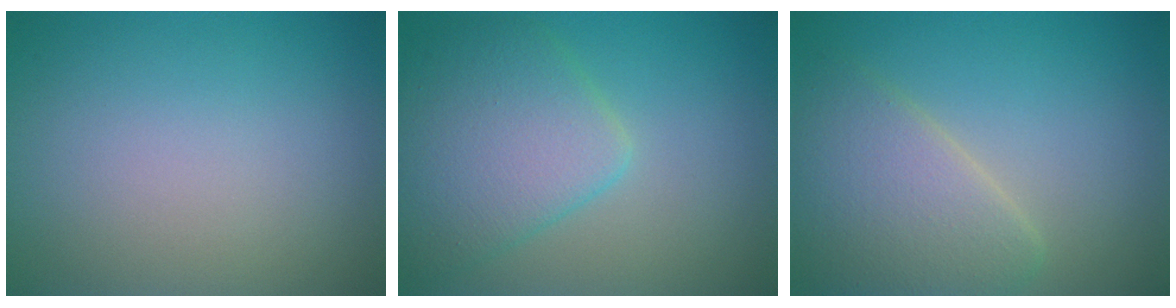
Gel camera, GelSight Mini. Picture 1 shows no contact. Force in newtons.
{"total": 5.7, "press": 5.7, "slide": 0.2}
{"total": 5.2, "press": 5.2, "slide": 0.3}